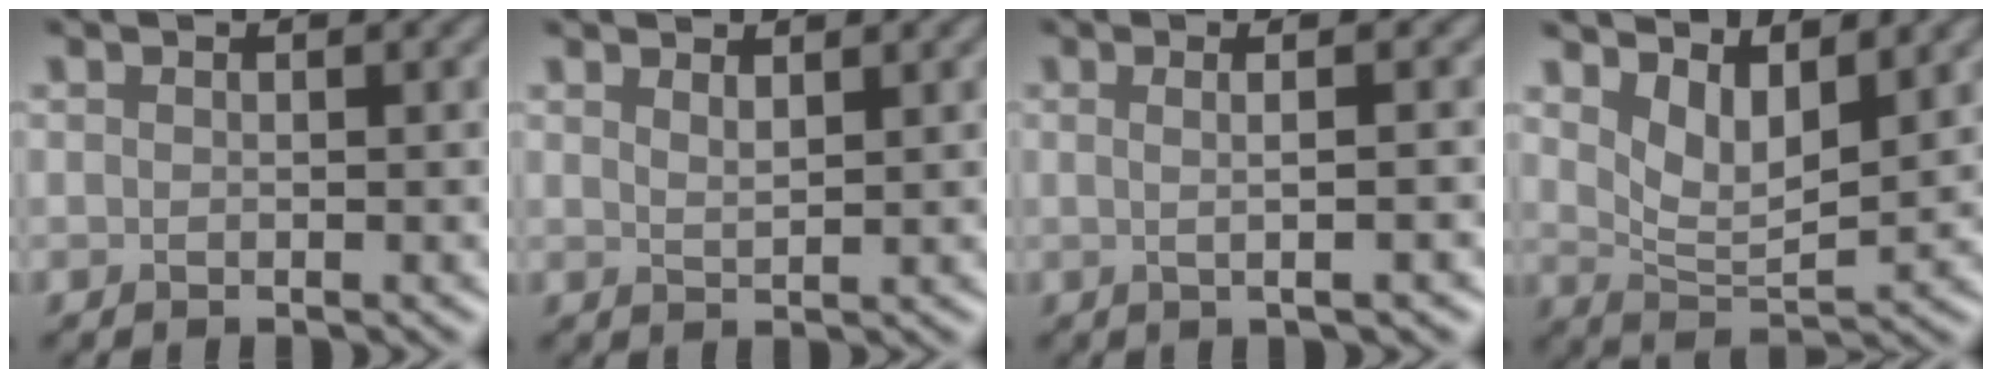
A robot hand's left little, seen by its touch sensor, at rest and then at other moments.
{"total": 1.3, "force": [1.1, 0.3, 0.6], "torque": [-0.010, -0.001, 0.019]}
{"total": 4.8, "force": [1.0, 2.0, 4.2], "torque": [-0.034, 0.017, -0.016]}
{"total": 4.4, "force": [2.4, 1.8, 3.2], "torque": [-0.067, -0.013, 0.046]}